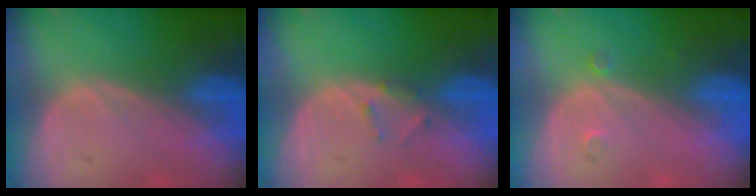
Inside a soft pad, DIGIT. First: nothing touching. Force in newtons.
{"total": 1.3, "press": 1.3, "slide": 0.4}
{"total": 1.2, "press": 1.0, "slide": 0.7}